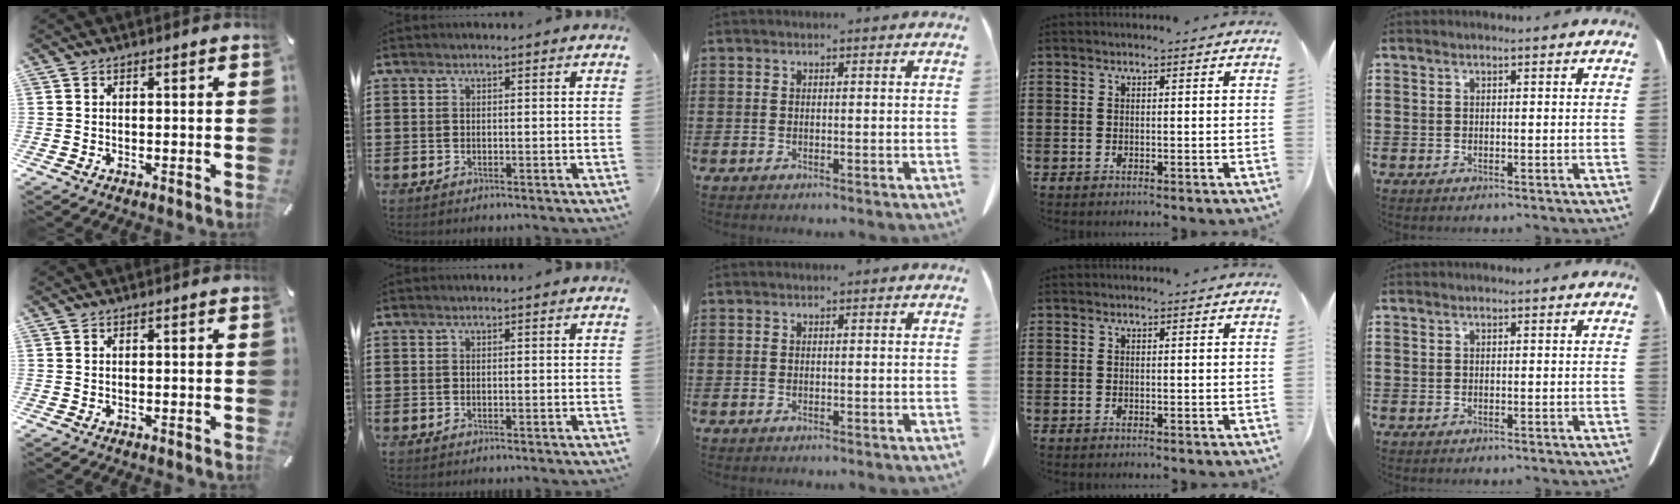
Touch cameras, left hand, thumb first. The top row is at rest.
{}